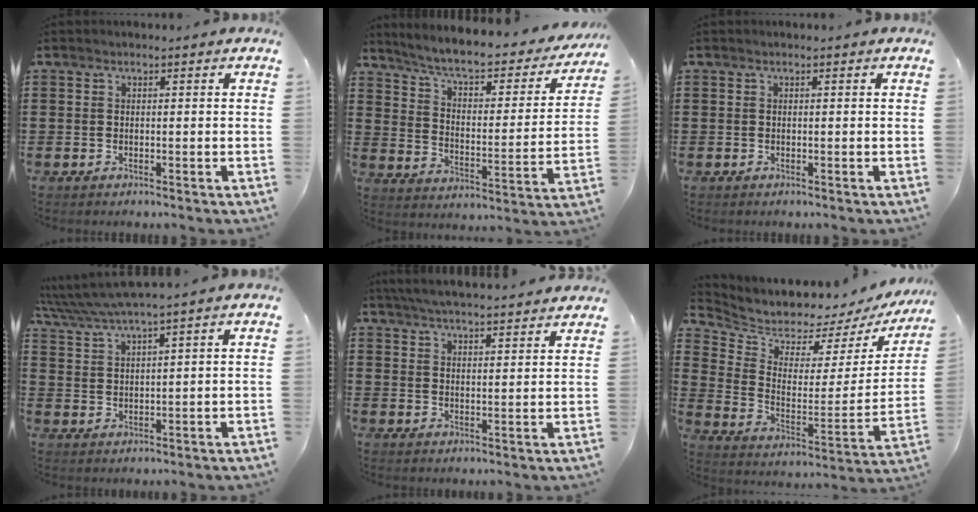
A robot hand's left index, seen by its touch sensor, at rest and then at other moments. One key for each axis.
{"total": 6.2, "fx": 5.2, "fy": 0.7, "fz": 3.3, "tx": -0.085, "ty": -0.034, "tz": 0.083}
{"total": 0.0}
{"total": 4.0, "fx": 3.5, "fy": -0.4, "fz": 2.0, "tx": -0.050, "ty": -0.016, "tz": 0.061}
{"total": 4.9, "fx": 4.7, "fy": -0.2, "fz": 1.2, "tx": -0.039, "ty": -0.020, "tz": 0.085}
{"total": 4.6, "fx": 4.6, "fy": 0.5, "fz": -0.5, "tx": -0.028, "ty": -0.059, "tz": 0.075}